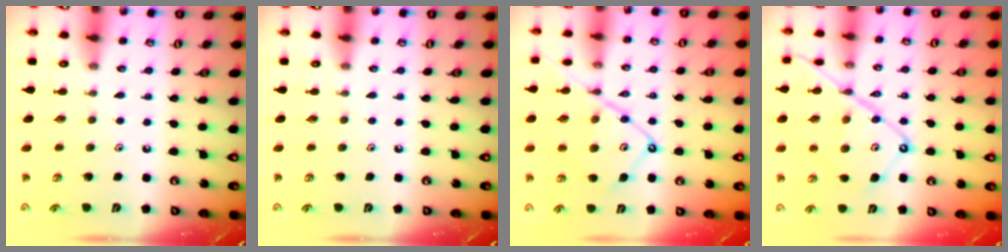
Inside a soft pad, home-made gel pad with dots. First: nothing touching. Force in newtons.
{"total": 0.0}
{"total": 14.0, "press": 13.9, "slide": 1.3}
{"total": 15.8, "press": 15.7, "slide": 1.6}